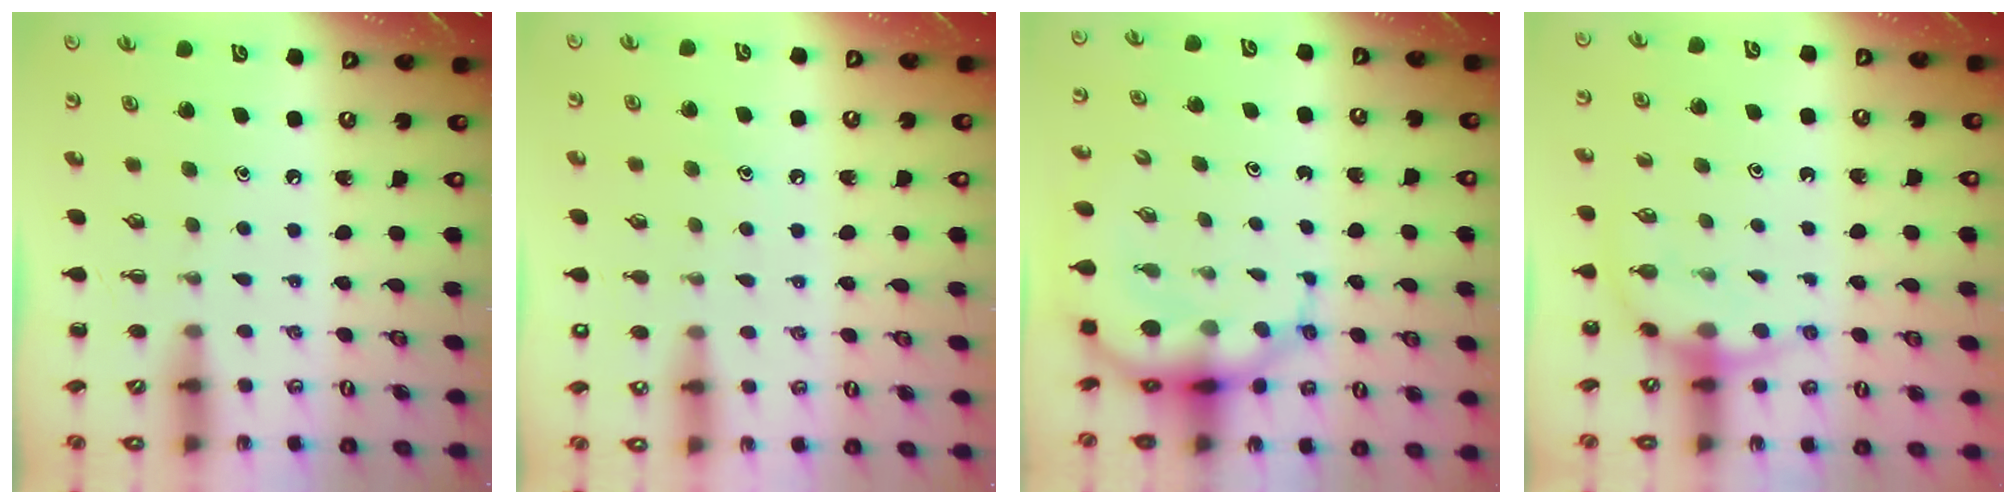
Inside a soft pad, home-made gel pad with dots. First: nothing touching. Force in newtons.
{"total": 6.0, "press": 5.8, "slide": 1.4}
{"total": 8.7, "press": 8.3, "slide": 2.4}
{"total": 7.2, "press": 7.2, "slide": 0.7}